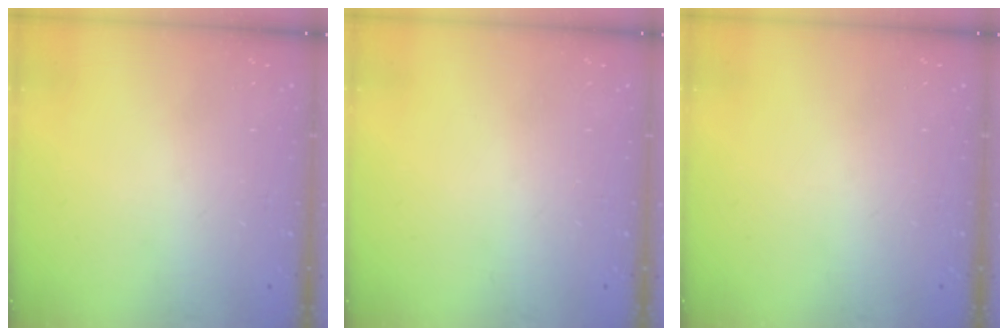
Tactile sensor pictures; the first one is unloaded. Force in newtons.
{"total": 0.0}
{"total": 0.0}